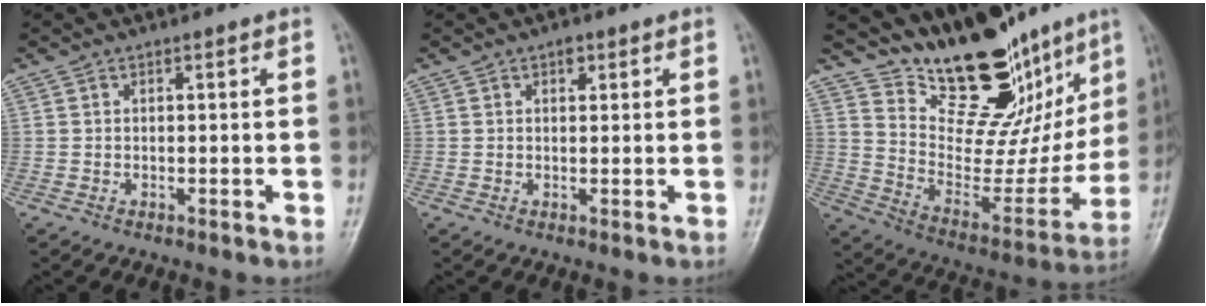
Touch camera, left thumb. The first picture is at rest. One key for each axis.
{"total": 1.6, "fx": 0.9, "fy": 1.0, "fz": 1.0, "tx": -0.005, "ty": -0.001, "tz": 0.010}
{"total": 24.1, "fx": 17.4, "fy": 10.5, "fz": 13.0, "tx": -0.133, "ty": -0.103, "tz": 0.281}